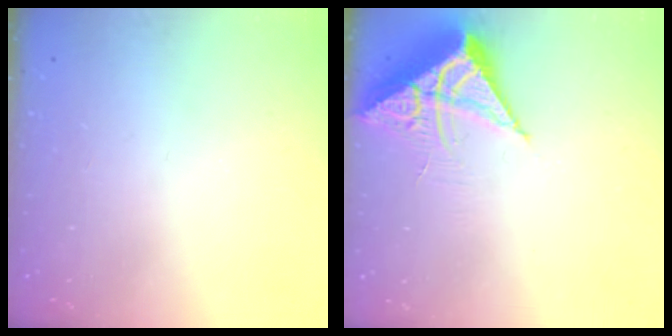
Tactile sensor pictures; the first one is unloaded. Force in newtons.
{"total": 7.7, "press": 7.7, "slide": 0.5}